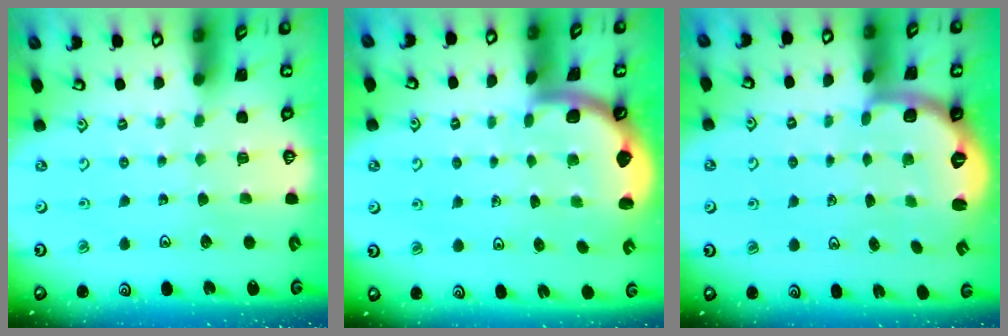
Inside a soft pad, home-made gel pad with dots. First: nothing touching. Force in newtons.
{"total": 1.6, "press": 1.6, "slide": 0.1}
{"total": 2.3, "press": 1.7, "slide": 1.6}